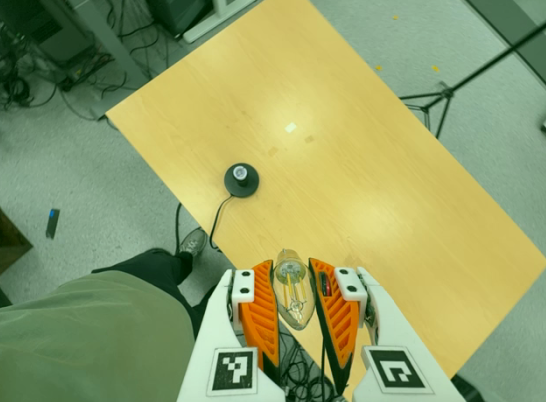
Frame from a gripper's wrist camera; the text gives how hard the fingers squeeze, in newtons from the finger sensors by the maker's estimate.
{"total": 22.0, "left": 24.6, "right": 19.5}